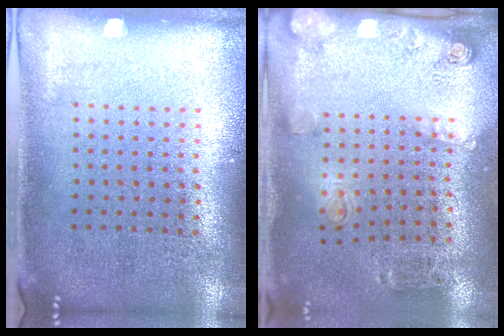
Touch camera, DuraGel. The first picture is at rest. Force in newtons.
{"total": 2.1, "press": 1.3, "slide": 1.6}